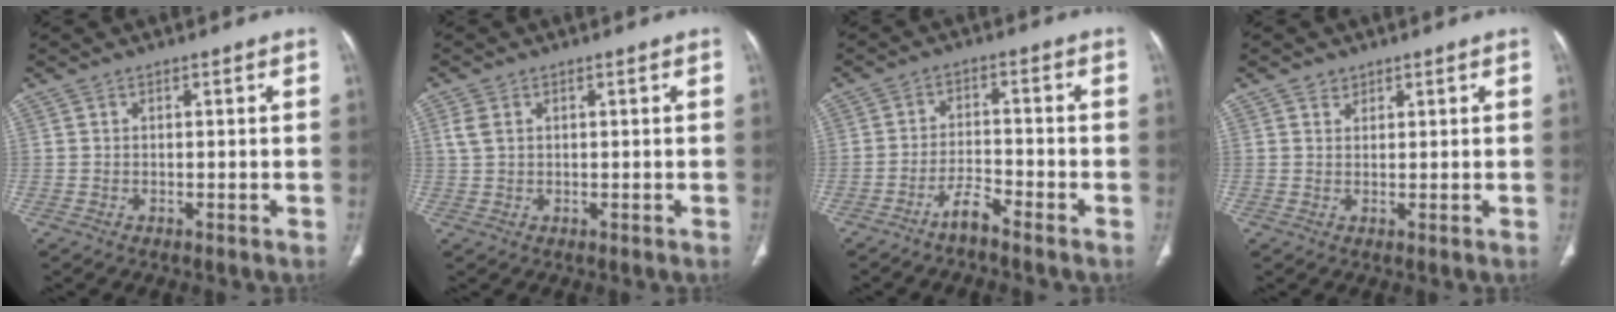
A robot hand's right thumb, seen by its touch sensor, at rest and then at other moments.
{"total": 2.5, "force": [0.7, 1.7, 1.6], "torque": [-0.045, 0.007, 0.017]}
{"total": 3.9, "force": [-3.3, 0.5, 2.0], "torque": [-0.038, 0.024, -0.066]}
{"total": 1.5, "force": [1.0, 1.1, 0.2], "torque": [0.009, -0.006, 0.014]}